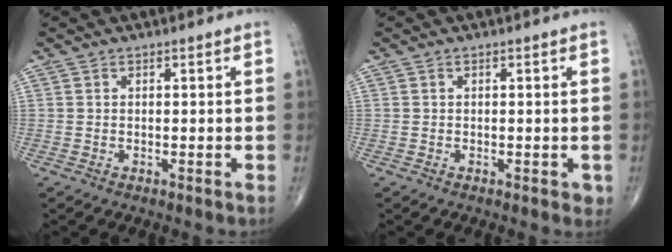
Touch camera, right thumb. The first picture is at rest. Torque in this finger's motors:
{"motor_torque": [-0.18, -0.06, -0.07, -0.01, 0.02]}